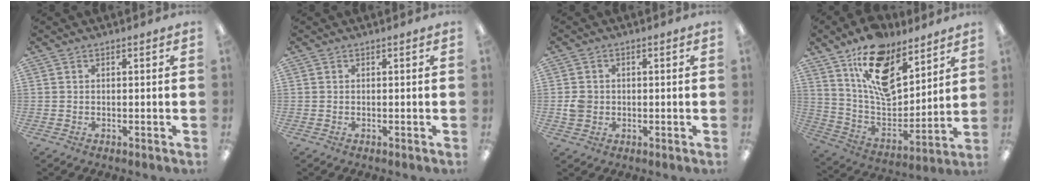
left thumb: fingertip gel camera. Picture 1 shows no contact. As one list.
[{"total": 0.0}, {"total": 3.4, "force": [-0.2, 3.2, 1.1], "torque": [-0.013, 0.003, -0.006]}, {"total": 17.1, "force": [11.5, 8.5, 9.3], "torque": [-0.165, -0.064, 0.210]}]